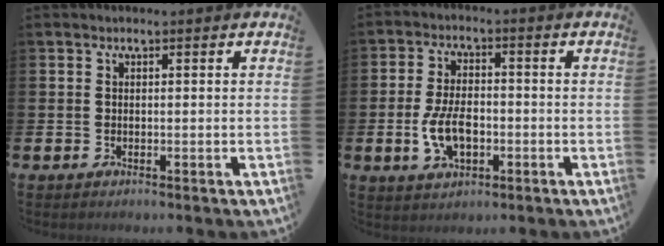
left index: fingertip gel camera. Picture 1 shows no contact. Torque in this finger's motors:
{"motor_torque": [1.58, 0.41, 0.45, 0.21]}